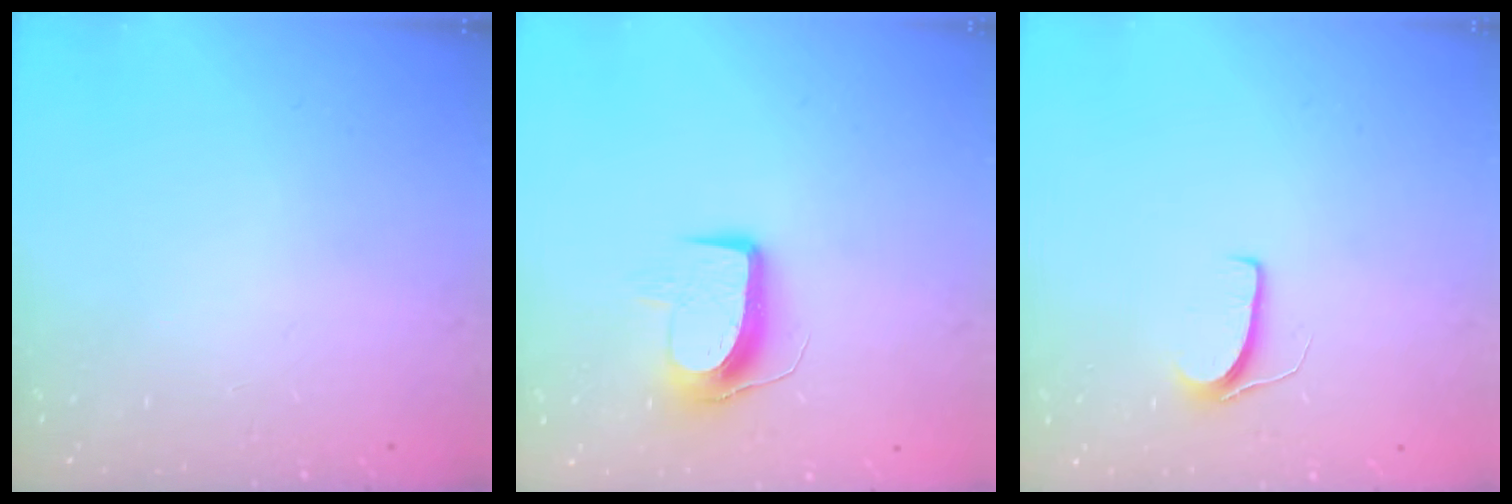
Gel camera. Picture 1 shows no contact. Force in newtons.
{"total": 9.6, "press": 9.6, "slide": 0.2}
{"total": 5.9, "press": 5.9, "slide": 0.4}